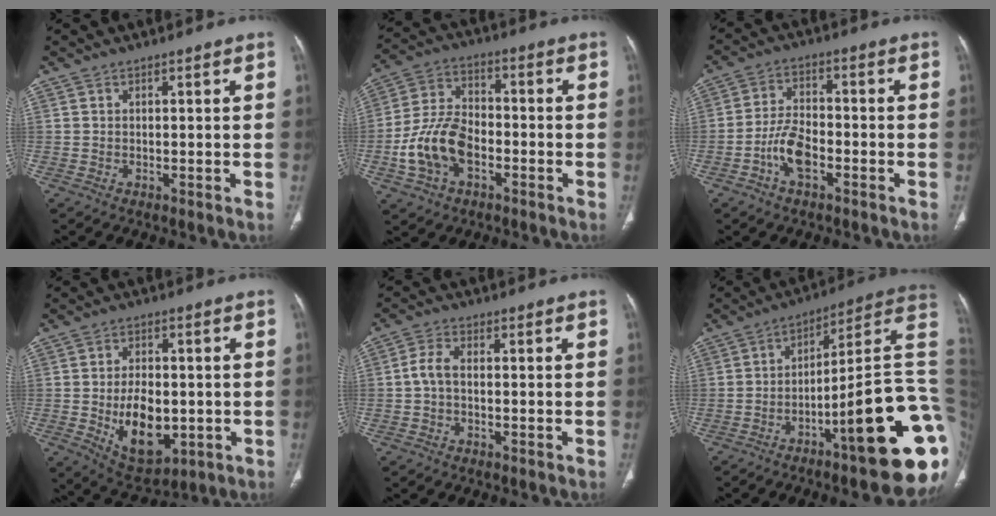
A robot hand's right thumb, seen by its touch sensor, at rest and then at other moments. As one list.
[{"total": 12.9, "force": [-4.1, 8.2, 9.0], "torque": [-0.174, 0.031, -0.076]}, {"total": 7.2, "force": [-3.2, 3.7, 5.4], "torque": [-0.100, 0.025, -0.063]}, {"total": 12.6, "force": [-2.1, 7.4, 10.0], "torque": [-0.138, -0.005, -0.016]}, {"total": 3.7, "force": [-0.5, 2.1, 3.0], "torque": [-0.065, 0.011, -0.016]}, {"total": 24.4, "force": [-6.6, 4.2, 23.1], "torque": [-0.240, 0.043, -0.091]}]